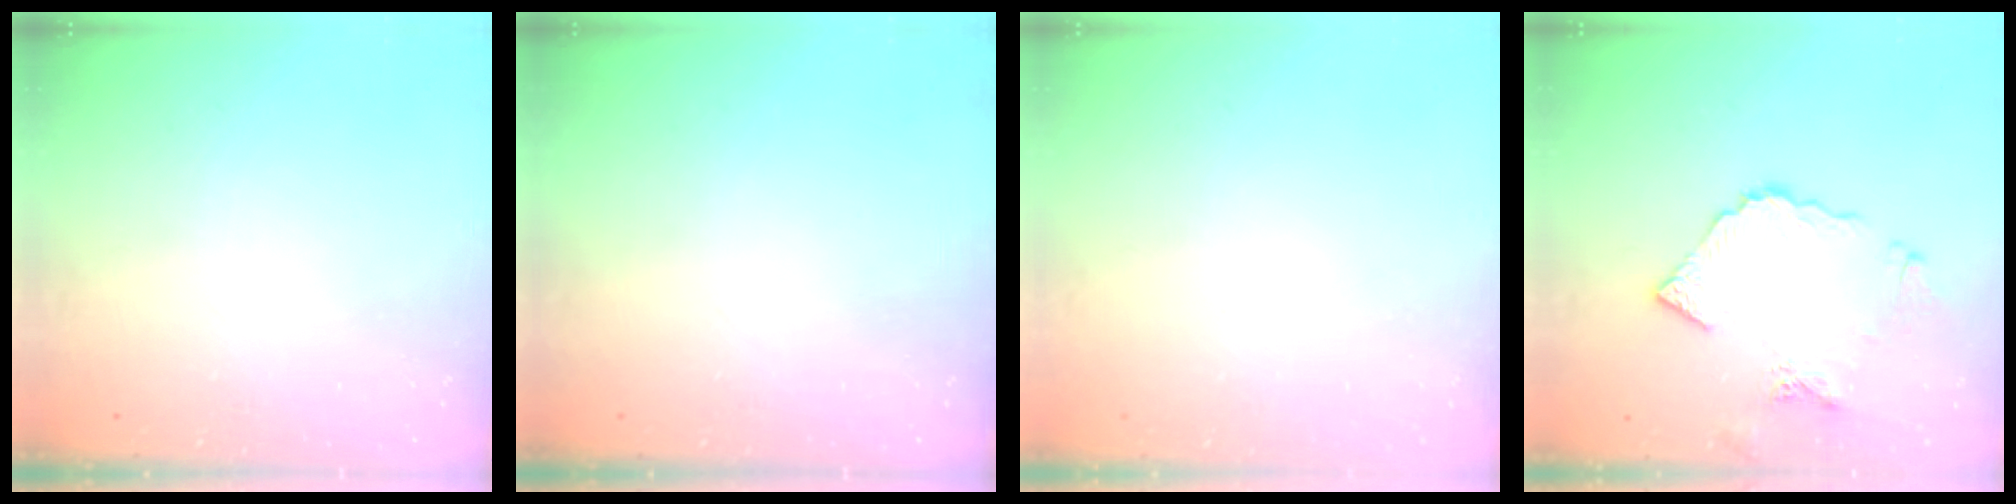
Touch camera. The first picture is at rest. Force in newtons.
{"total": 0.0}
{"total": 1.8, "press": 1.8, "slide": 0.1}
{"total": 10.9, "press": 10.8, "slide": 1.3}